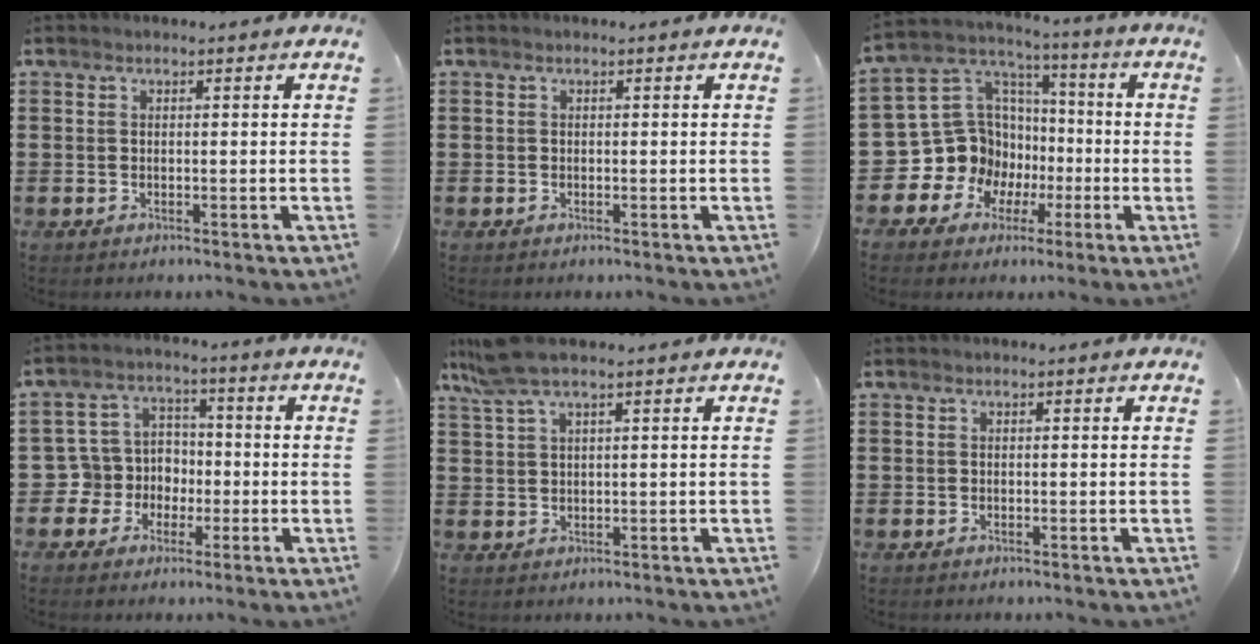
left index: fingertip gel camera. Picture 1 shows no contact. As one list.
[{"total": 0.0}, {"total": 13.0, "force": [-2.5, 12.3, 3.2], "torque": [-0.110, -0.019, -0.024]}, {"total": 6.5, "force": [-1.1, 6.3, 0.9], "torque": [-0.068, -0.004, -0.024]}, {"total": 5.1, "force": [3.3, 0.6, 3.8], "torque": [-0.096, -0.001, 0.055]}, {"total": 0.0}]